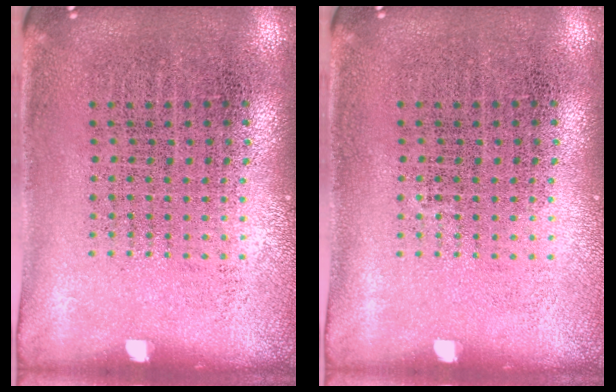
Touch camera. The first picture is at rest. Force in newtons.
{"total": 0.0}